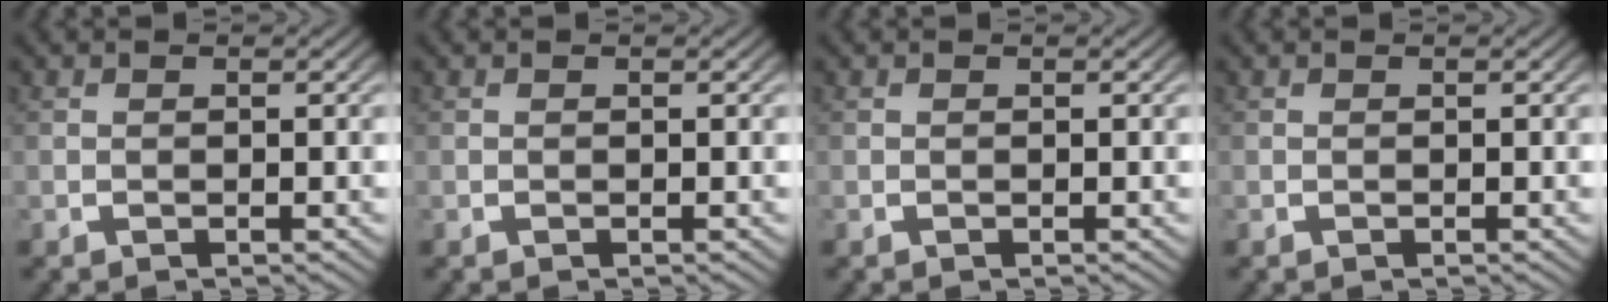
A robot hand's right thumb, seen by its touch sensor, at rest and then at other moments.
{"total": 0.0}
{"total": 0.0}
{"total": 0.0}